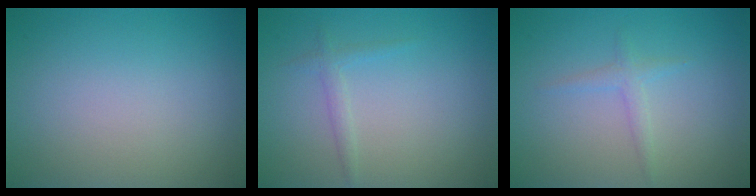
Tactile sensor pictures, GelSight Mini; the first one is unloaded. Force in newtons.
{"total": 1.2, "press": 1.2, "slide": 0.1}
{"total": 1.3, "press": 1.3, "slide": 0.1}